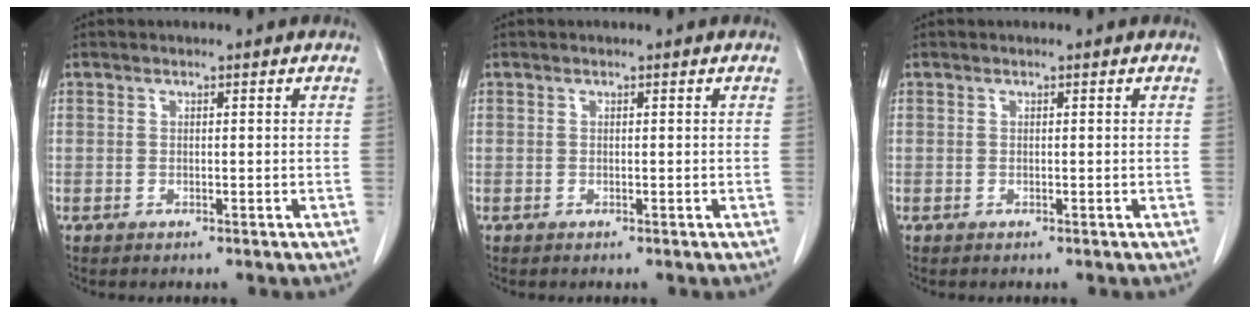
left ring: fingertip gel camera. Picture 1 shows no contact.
{"total": 0.0}
{"total": 0.0}